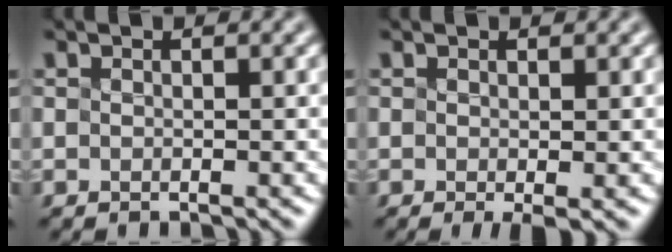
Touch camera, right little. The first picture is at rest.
{"total": 1.1, "force": [-0.2, 0.1, 1.1], "torque": [-0.019, -0.008, -0.004]}